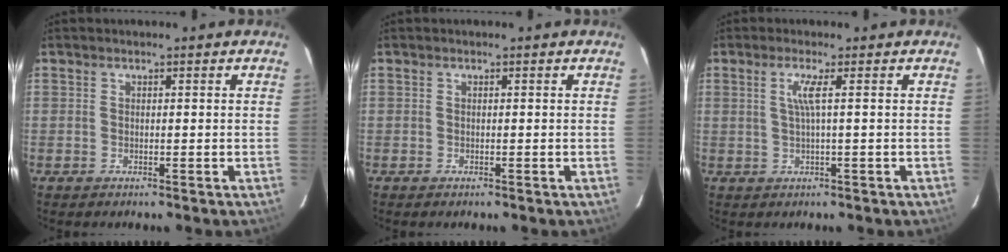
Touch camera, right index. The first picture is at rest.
{"total": 0.0}
{"total": 2.6, "force": [0.5, -0.8, 2.5], "torque": [-0.043, -0.002, 0.011]}